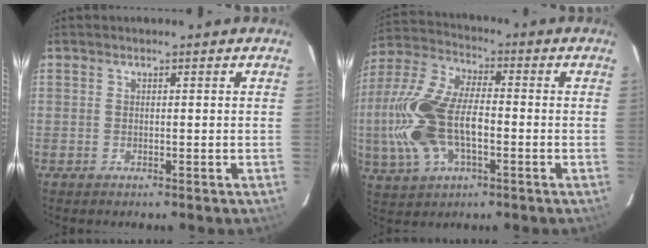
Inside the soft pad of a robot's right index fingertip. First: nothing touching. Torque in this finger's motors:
{"motor_torque": [0.71, -0.20, 0.76, 0.21]}